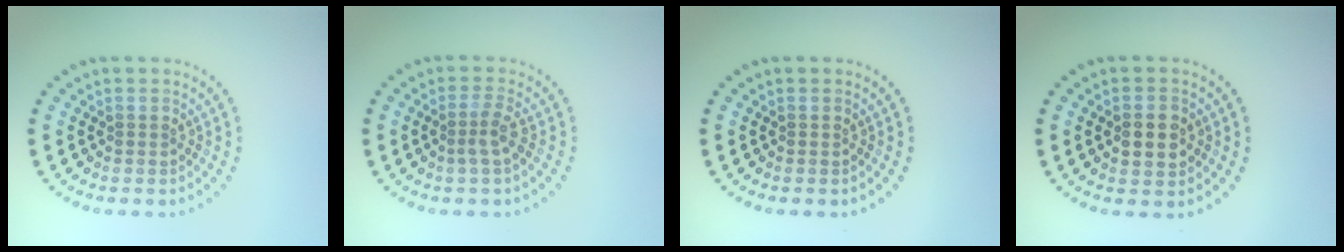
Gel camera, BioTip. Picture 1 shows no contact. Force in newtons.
{"total": 1.9, "press": 1.4, "slide": 1.3}
{"total": 0.0}
{"total": 2.3, "press": 2.3, "slide": 0.1}